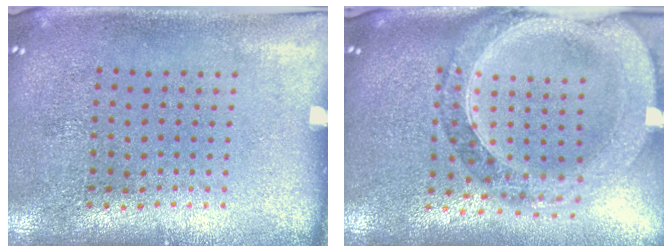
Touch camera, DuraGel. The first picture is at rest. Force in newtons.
{"total": 1.8, "press": 1.7, "slide": 0.5}